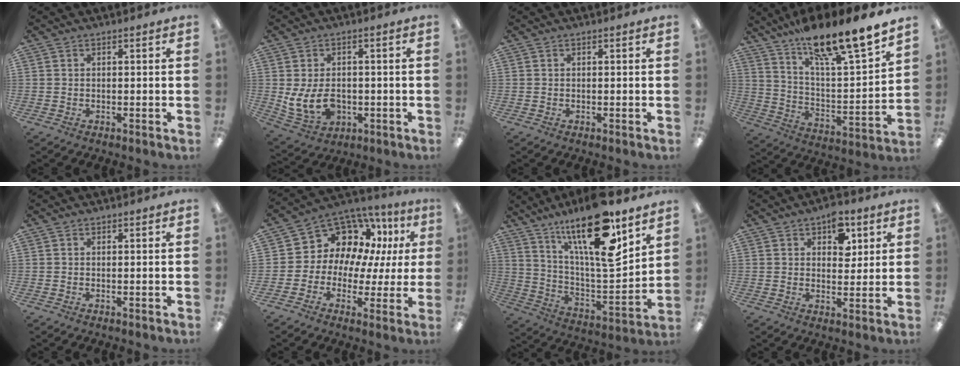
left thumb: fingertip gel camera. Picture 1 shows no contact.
{"total": 9.3, "force": [-1.4, 6.9, 6.1], "torque": [-0.119, 0.007, -0.021]}
{"total": 0.0}
{"total": 18.6, "force": [15.8, 1.9, 9.6], "torque": [-0.165, -0.114, 0.258]}
{"total": 0.0}
{"total": 12.6, "force": [6.5, 9.4, 5.5], "torque": [-0.110, -0.039, 0.129]}
{"total": 20.6, "force": [14.5, 4.8, 13.8], "torque": [-0.245, -0.096, 0.237]}
{"total": 7.8, "force": [4.1, 4.6, 4.7], "torque": [-0.048, -0.013, 0.066]}